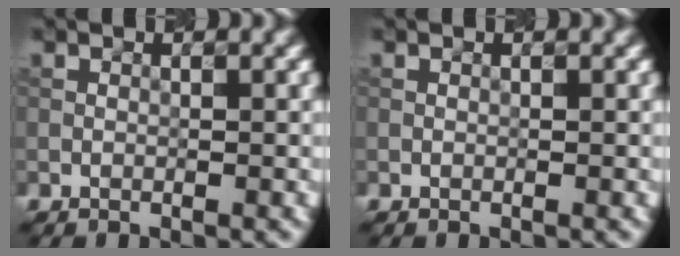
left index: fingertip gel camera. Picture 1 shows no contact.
{"total": 0.0}